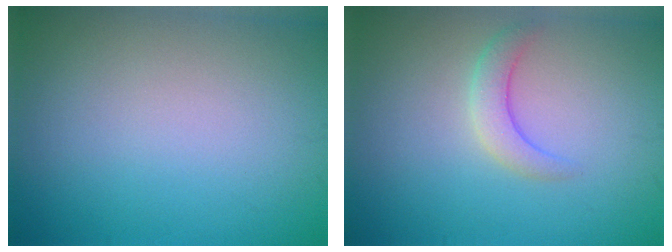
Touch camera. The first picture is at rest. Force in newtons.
{"total": 2.2, "press": 2.2, "slide": 0.2}